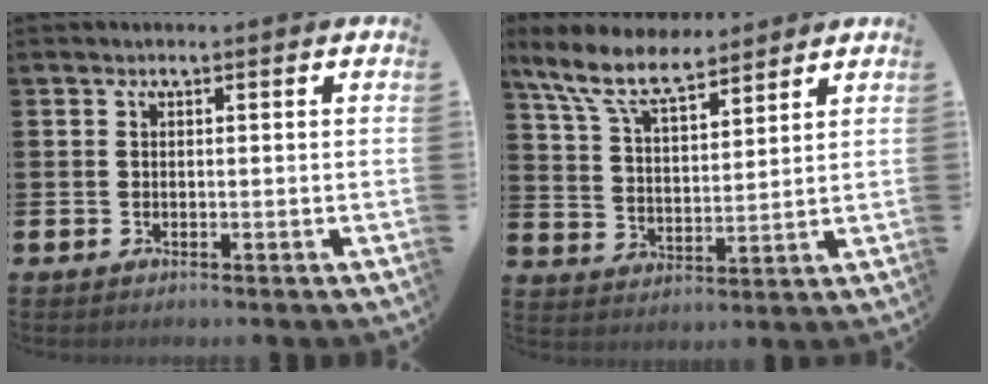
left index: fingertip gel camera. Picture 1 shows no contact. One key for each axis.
{"total": 8.8, "fx": 7.4, "fy": 2.7, "fz": 3.9, "tx": -0.110, "ty": -0.026, "tz": 0.134}